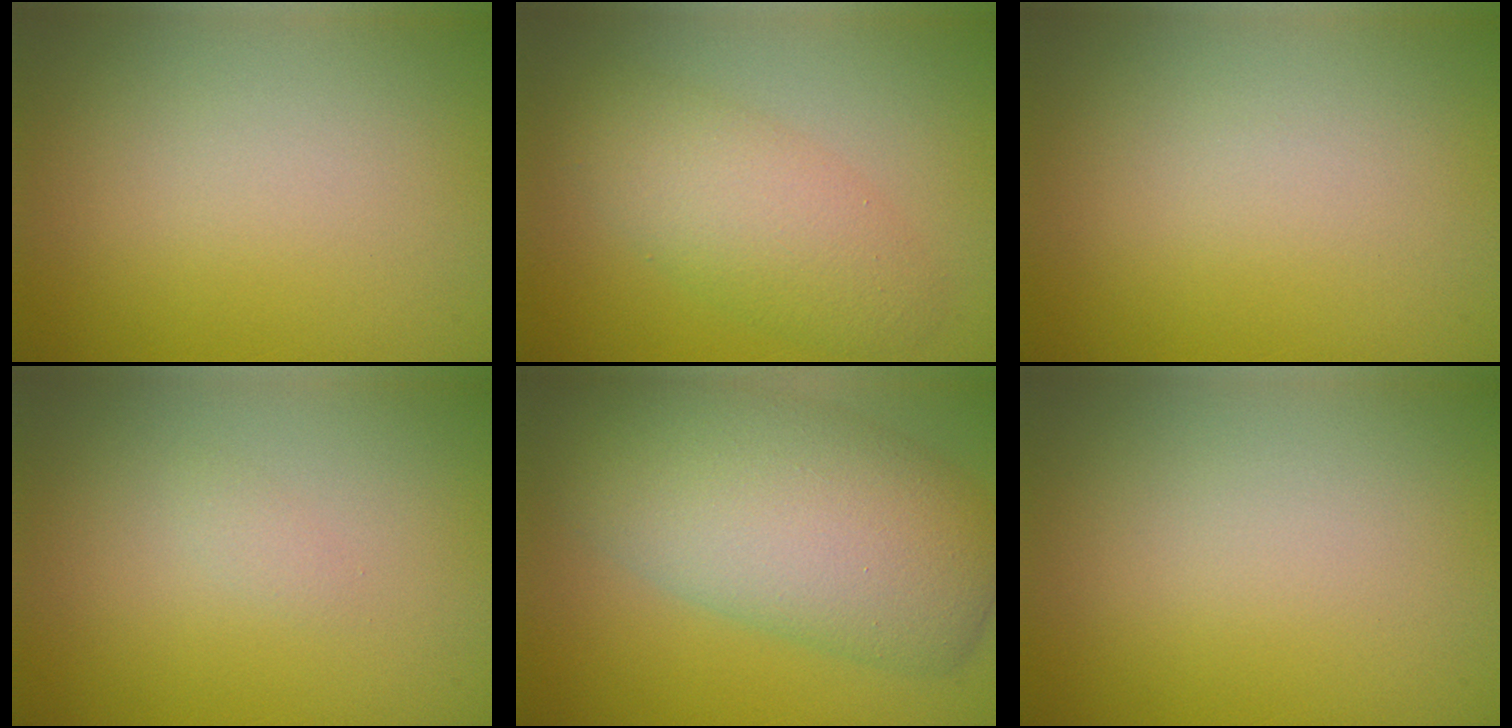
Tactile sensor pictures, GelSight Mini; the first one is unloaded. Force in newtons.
{"total": 3.2, "press": 3.2, "slide": 0.2}
{"total": 0.0}
{"total": 0.6, "press": 0.5, "slide": 0.1}
{"total": 11.0, "press": 10.9, "slide": 0.6}
{"total": 0.0}